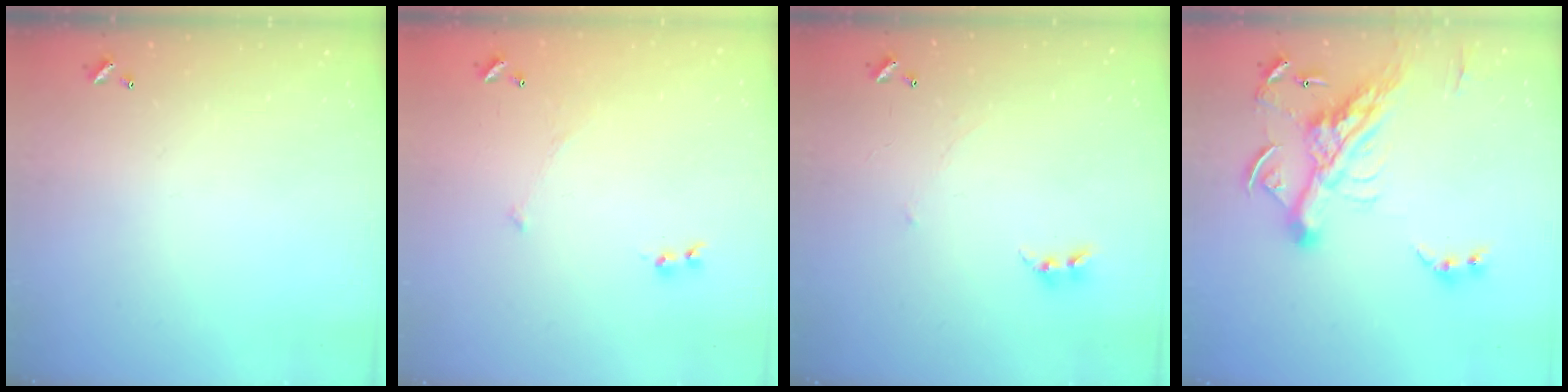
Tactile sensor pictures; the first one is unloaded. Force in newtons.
{"total": 4.8, "press": 4.7, "slide": 0.8}
{"total": 0.9, "press": 0.8, "slide": 0.5}
{"total": 18.2, "press": 18.0, "slide": 2.7}